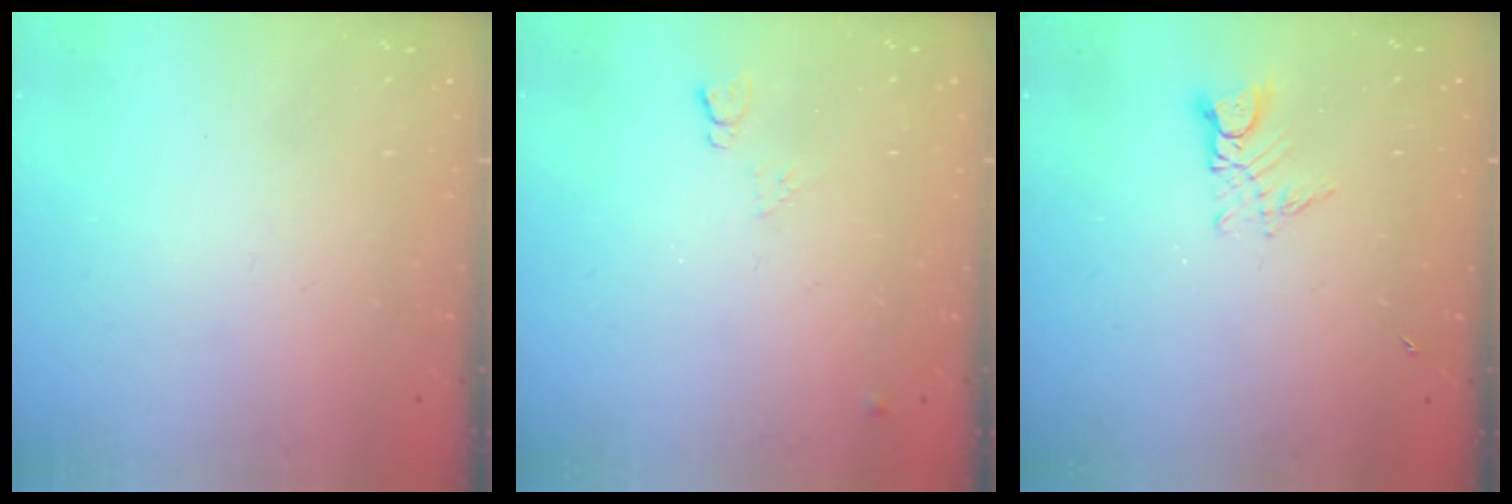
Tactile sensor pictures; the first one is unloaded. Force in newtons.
{"total": 4.1, "press": 4.0, "slide": 0.7}
{"total": 5.4, "press": 5.4, "slide": 0.5}